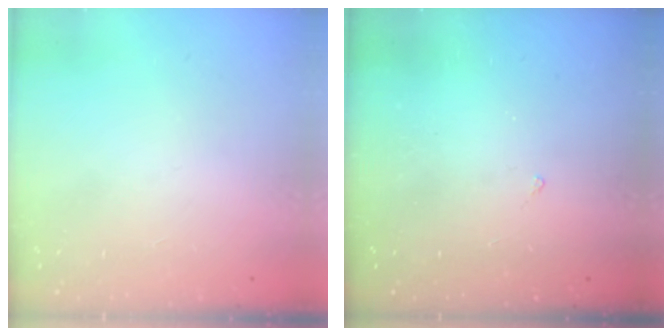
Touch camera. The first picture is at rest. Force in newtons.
{"total": 2.0, "press": 1.9, "slide": 0.3}